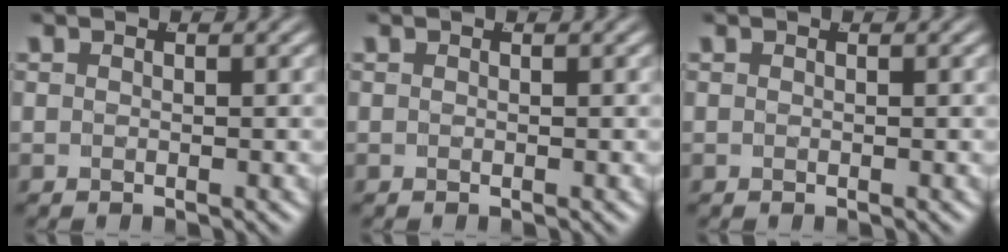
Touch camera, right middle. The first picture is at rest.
{"total": 0.0}
{"total": 0.0}